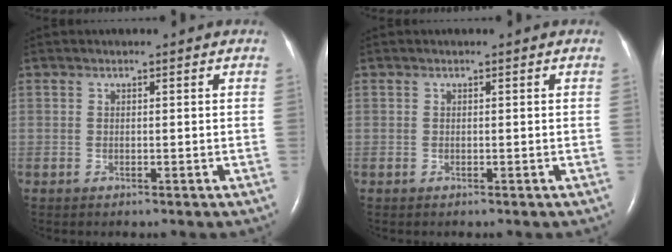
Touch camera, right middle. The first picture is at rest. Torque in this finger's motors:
{"motor_torque": [-0.02, 0.02, -0.02, -0.01]}